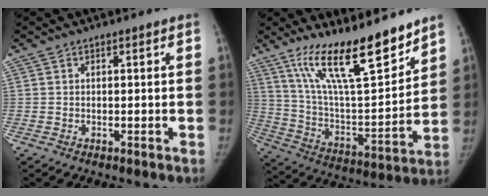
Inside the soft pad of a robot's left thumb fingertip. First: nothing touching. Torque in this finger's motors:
{"motor_torque": [2.33, 0.36, 1.02, -1.75, 0.11]}